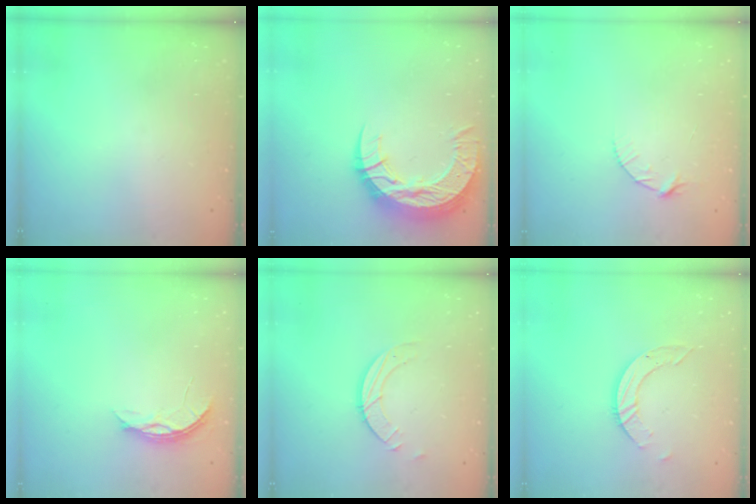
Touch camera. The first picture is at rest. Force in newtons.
{"total": 15.4, "press": 15.3, "slide": 1.1}
{"total": 5.5, "press": 5.4, "slide": 0.6}
{"total": 4.4, "press": 4.4, "slide": 0.4}
{"total": 3.2, "press": 3.2, "slide": 0.3}
{"total": 5.8, "press": 5.8, "slide": 0.1}